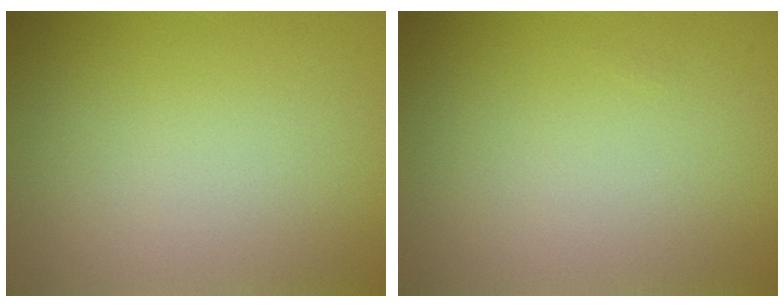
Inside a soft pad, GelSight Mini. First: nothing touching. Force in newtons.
{"total": 0.0}